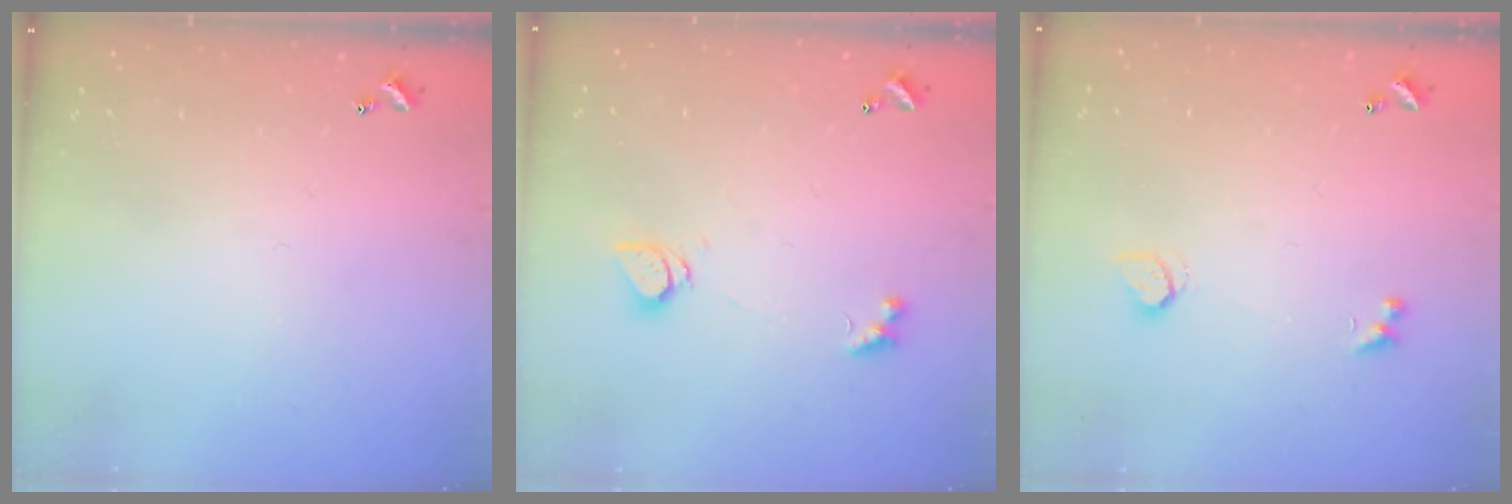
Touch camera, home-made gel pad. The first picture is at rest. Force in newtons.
{"total": 1.6, "press": 1.6, "slide": 0.2}
{"total": 1.3, "press": 1.2, "slide": 0.4}